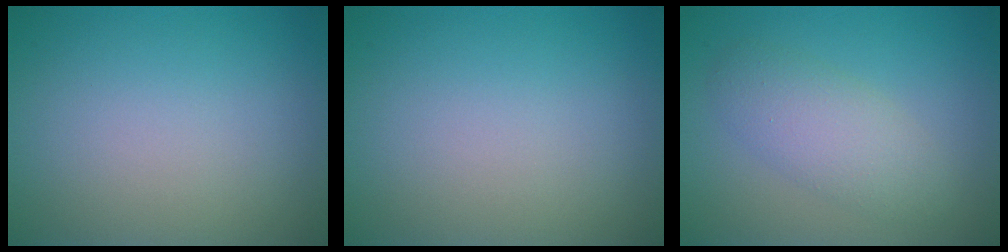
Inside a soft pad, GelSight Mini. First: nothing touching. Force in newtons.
{"total": 0.0}
{"total": 3.5, "press": 3.5, "slide": 0.1}